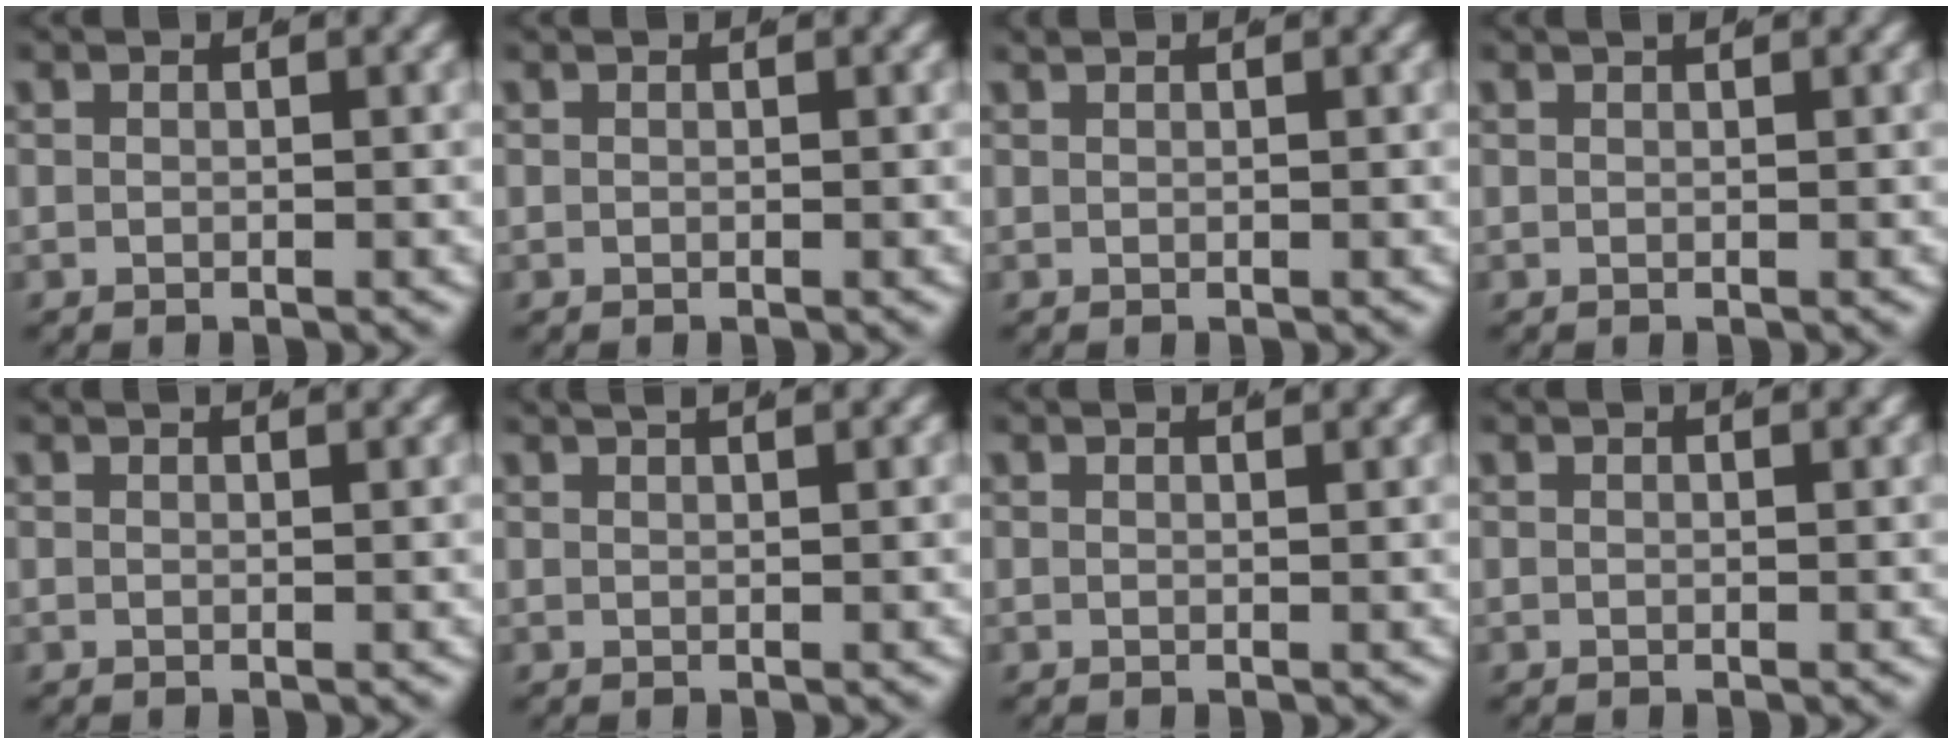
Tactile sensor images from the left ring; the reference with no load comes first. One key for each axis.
{"total": 0.0}
{"total": 0.7, "fx": 0.5, "fy": -0.6, "fz": 0.1, "tx": 0.003, "ty": 0.001, "tz": 0.012}
{"total": 0.7, "fx": 0.6, "fy": -0.3, "fz": 0.3, "tx": 0.002, "ty": 0.003, "tz": 0.010}
{"total": 1.2, "fx": 1.0, "fy": -0.3, "fz": 0.5, "tx": 0.001, "ty": 0.002, "tz": 0.015}
{"total": 2.3, "fx": 1.9, "fy": -0.2, "fz": 1.2, "tx": -0.010, "ty": 0.008, "tz": 0.031}
{"total": 1.0, "fx": 0.7, "fy": -0.4, "fz": 0.4, "tx": 0.003, "ty": -0.001, "tz": 0.012}
{"total": 0.8, "fx": 0.6, "fy": -0.2, "fz": 0.5, "tx": 0.001, "ty": 0.003, "tz": 0.007}